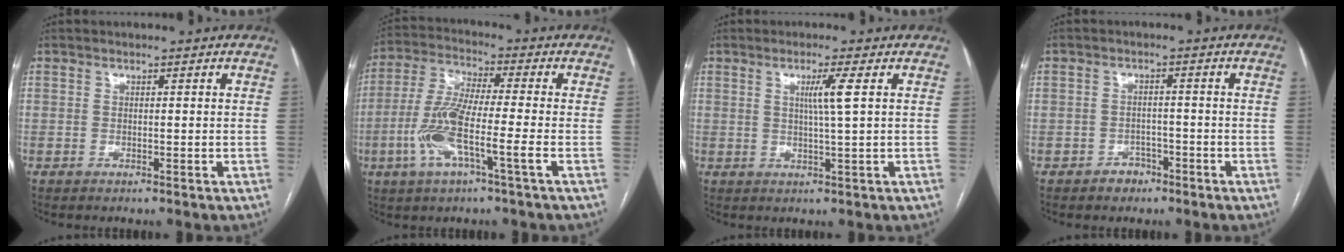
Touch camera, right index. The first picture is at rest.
{"total": 10.7, "force": [-3.4, 1.0, 10.1], "torque": [-0.217, 0.003, -0.070]}
{"total": 3.7, "force": [1.0, -0.9, 3.5], "torque": [-0.064, -0.003, 0.018]}
{"total": 2.9, "force": [-1.9, 2.1, 0.6], "torque": [-0.004, 0.009, -0.026]}